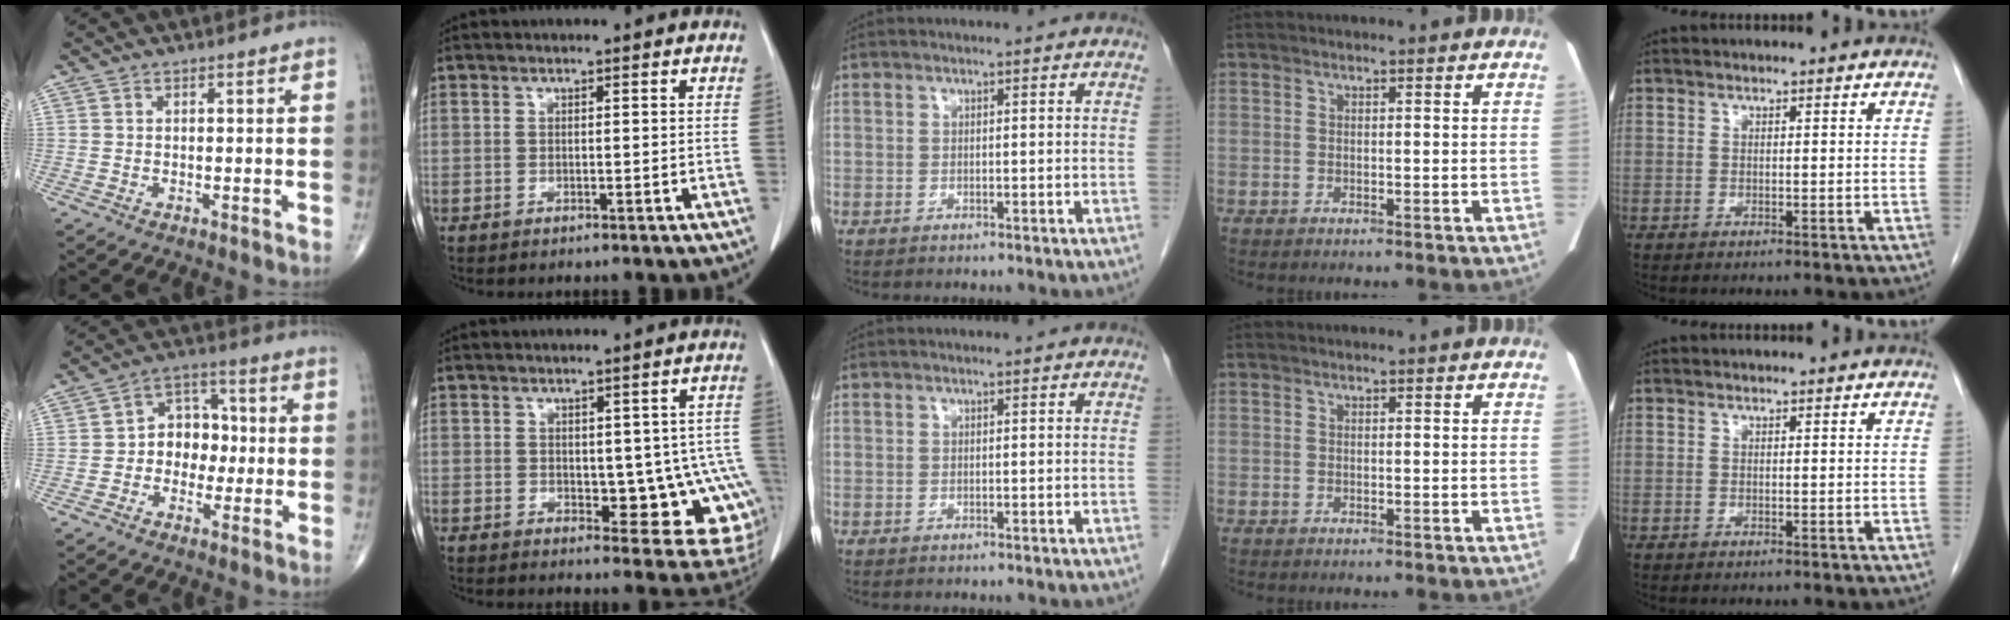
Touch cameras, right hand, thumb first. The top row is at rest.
{"thumb": {"total": 8.6, "force": [-0.7, 6.8, 5.2], "torque": [-0.037, 0.031, -0.024]}, "index": {"total": 10.8, "force": [-1.2, 5.0, 9.4], "torque": [-0.085, 0.012, 0.000]}}